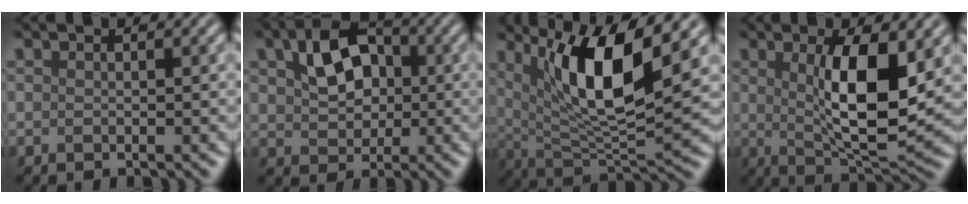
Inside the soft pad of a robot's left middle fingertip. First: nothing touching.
{"total": 5.3, "force": [1.3, 3.8, 3.5], "torque": [-0.069, 0.010, 0.015]}
{"total": 9.8, "force": [3.8, 2.8, 8.6], "torque": [-0.141, -0.014, 0.070]}
{"total": 8.1, "force": [1.3, 2.4, 7.6], "torque": [-0.124, -0.013, 0.026]}